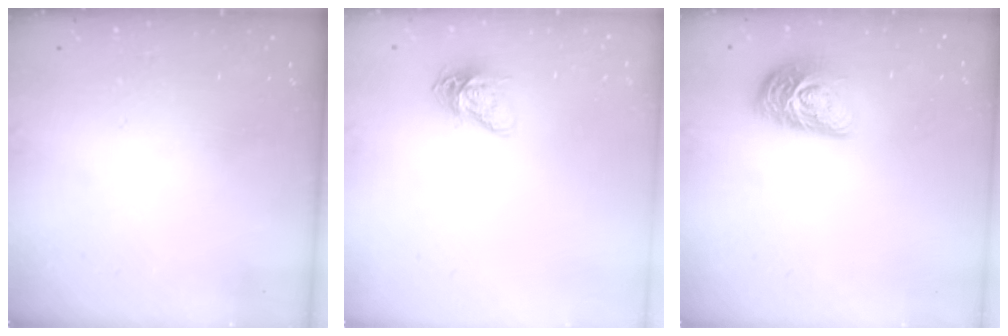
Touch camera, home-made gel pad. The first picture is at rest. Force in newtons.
{"total": 8.4, "press": 8.4, "slide": 0.3}
{"total": 12.7, "press": 12.7, "slide": 0.7}